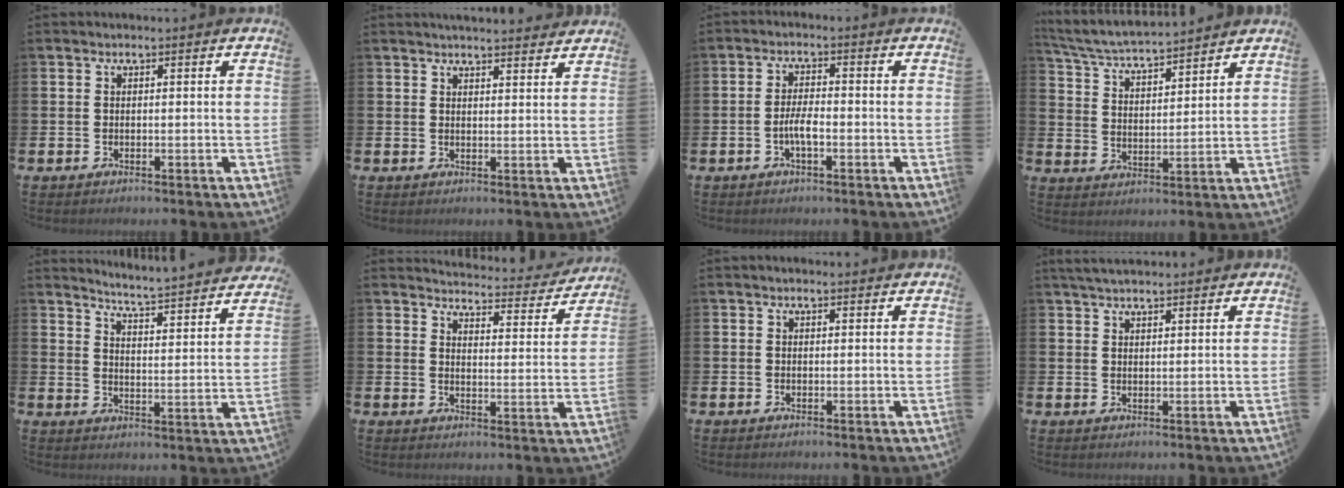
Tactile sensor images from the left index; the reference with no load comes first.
{"total": 3.1, "force": [3.1, 0.1, 0.2], "torque": [-0.009, -0.015, 0.056]}
{"total": 3.2, "force": [-1.0, 1.0, 2.8], "torque": [-0.055, 0.002, -0.022]}
{"total": 5.0, "force": [4.9, 0.2, 0.9], "torque": [-0.041, -0.038, 0.083]}
{"total": 5.1, "force": [5.0, -0.6, 0.8], "torque": [-0.030, -0.055, 0.081]}
{"total": 3.8, "force": [3.8, 0.6, 0.5], "torque": [-0.017, -0.036, 0.058]}
{"total": 0.9, "force": [0.9, 0.2, 0.2], "torque": [0.007, -0.002, 0.013]}
{"total": 3.4, "force": [3.3, 0.6, 0.9], "torque": [-0.020, -0.007, 0.060]}